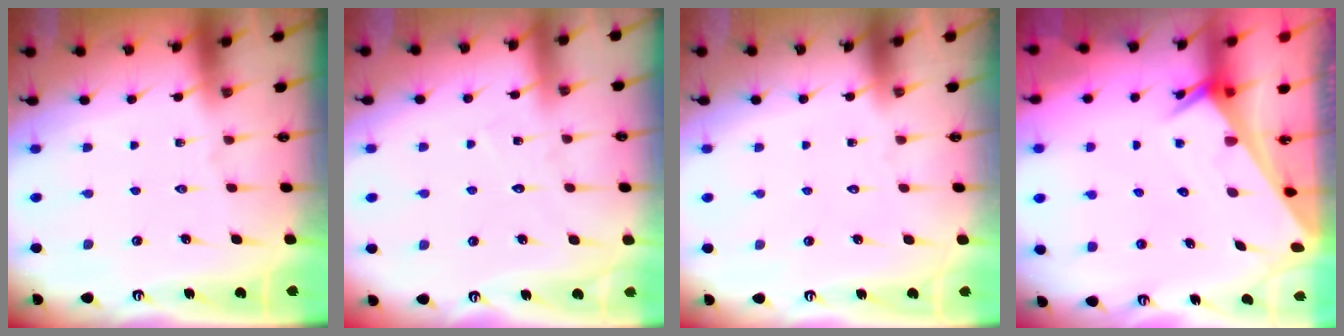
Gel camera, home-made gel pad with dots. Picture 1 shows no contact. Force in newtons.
{"total": 5.2, "press": 5.2, "slide": 0.4}
{"total": 1.7, "press": 1.7, "slide": 0.1}
{"total": 2.6, "press": 2.6, "slide": 0.1}